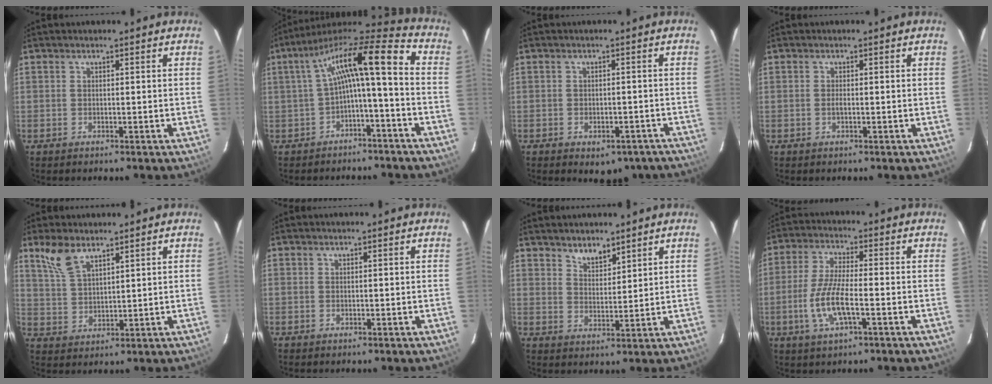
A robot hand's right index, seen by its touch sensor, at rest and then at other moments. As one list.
[{"total": 14.7, "force": [-1.0, 3.0, 14.3], "torque": [-0.266, 0.029, -0.020]}, {"total": 9.3, "force": [-6.7, 5.1, 3.9], "torque": [-0.065, 0.002, -0.065]}, {"total": 0.8, "force": [-0.2, 0.2, 0.8], "torque": [-0.015, -0.001, -0.006]}, {"total": 6.6, "force": [4.7, 2.7, 3.7], "torque": [-0.078, 0.009, 0.102]}, {"total": 0.0}, {"total": 4.3, "force": [3.6, 1.7, 1.7], "torque": [-0.025, 0.003, 0.064]}, {"total": 9.3, "force": [-2.9, 2.3, 8.5], "torque": [-0.179, -0.005, -0.058]}]